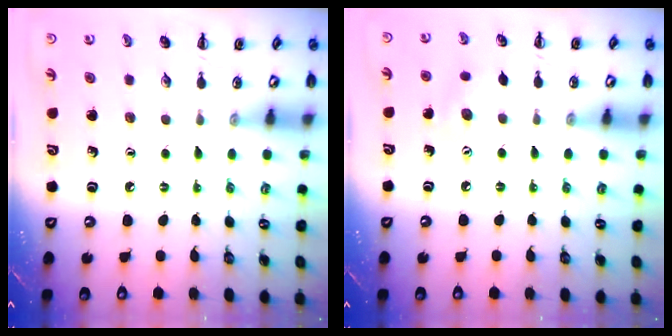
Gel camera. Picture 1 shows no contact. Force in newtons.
{"total": 6.2, "press": 6.1, "slide": 1.3}